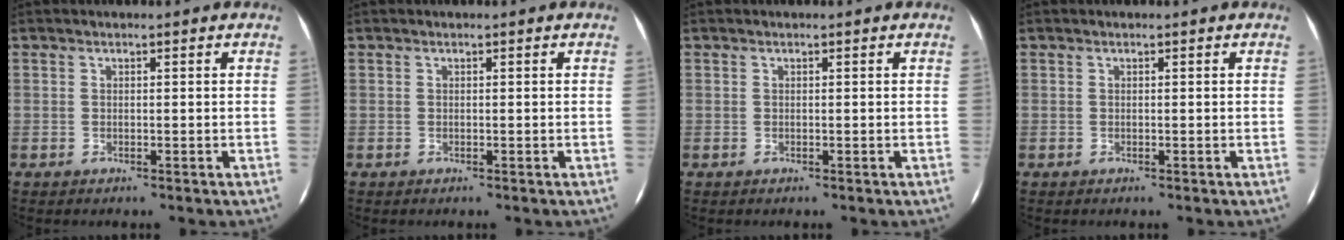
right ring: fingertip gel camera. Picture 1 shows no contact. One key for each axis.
{"total": 0.0}
{"total": 0.0}
{"total": 0.0}